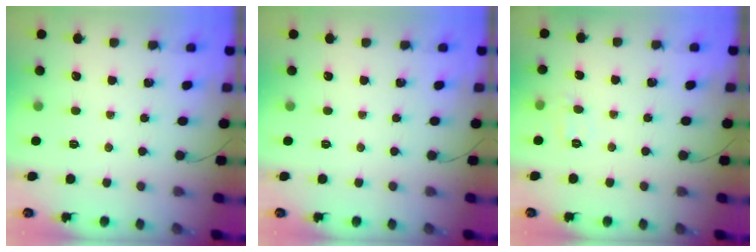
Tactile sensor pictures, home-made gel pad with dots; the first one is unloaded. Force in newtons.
{"total": 0.0}
{"total": 5.7, "press": 5.5, "slide": 1.4}